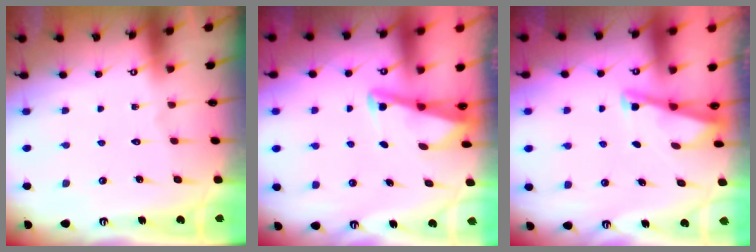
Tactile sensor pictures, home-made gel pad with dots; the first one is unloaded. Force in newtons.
{"total": 2.8, "press": 2.8, "slide": 0.4}
{"total": 2.8, "press": 2.8, "slide": 0.3}